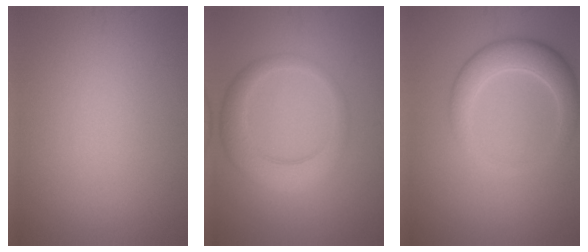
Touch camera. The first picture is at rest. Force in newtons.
{"total": 4.0, "press": 4.0, "slide": 0.1}
{"total": 4.2, "press": 4.2, "slide": 0.5}